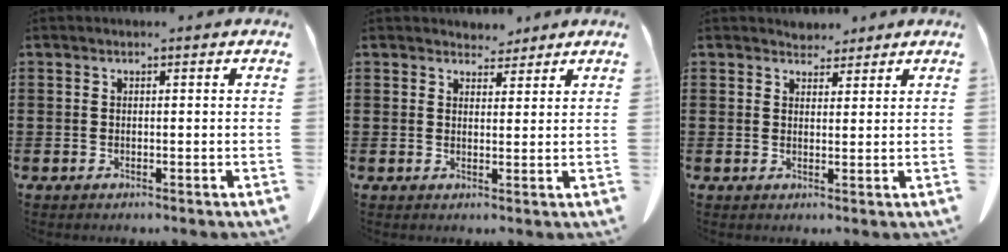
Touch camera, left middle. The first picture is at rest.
{"total": 3.2, "force": [3.0, 1.1, 0.2], "torque": [-0.004, -0.009, 0.058]}
{"total": 2.6, "force": [2.5, 0.8, 0.0], "torque": [-0.008, -0.002, 0.048]}